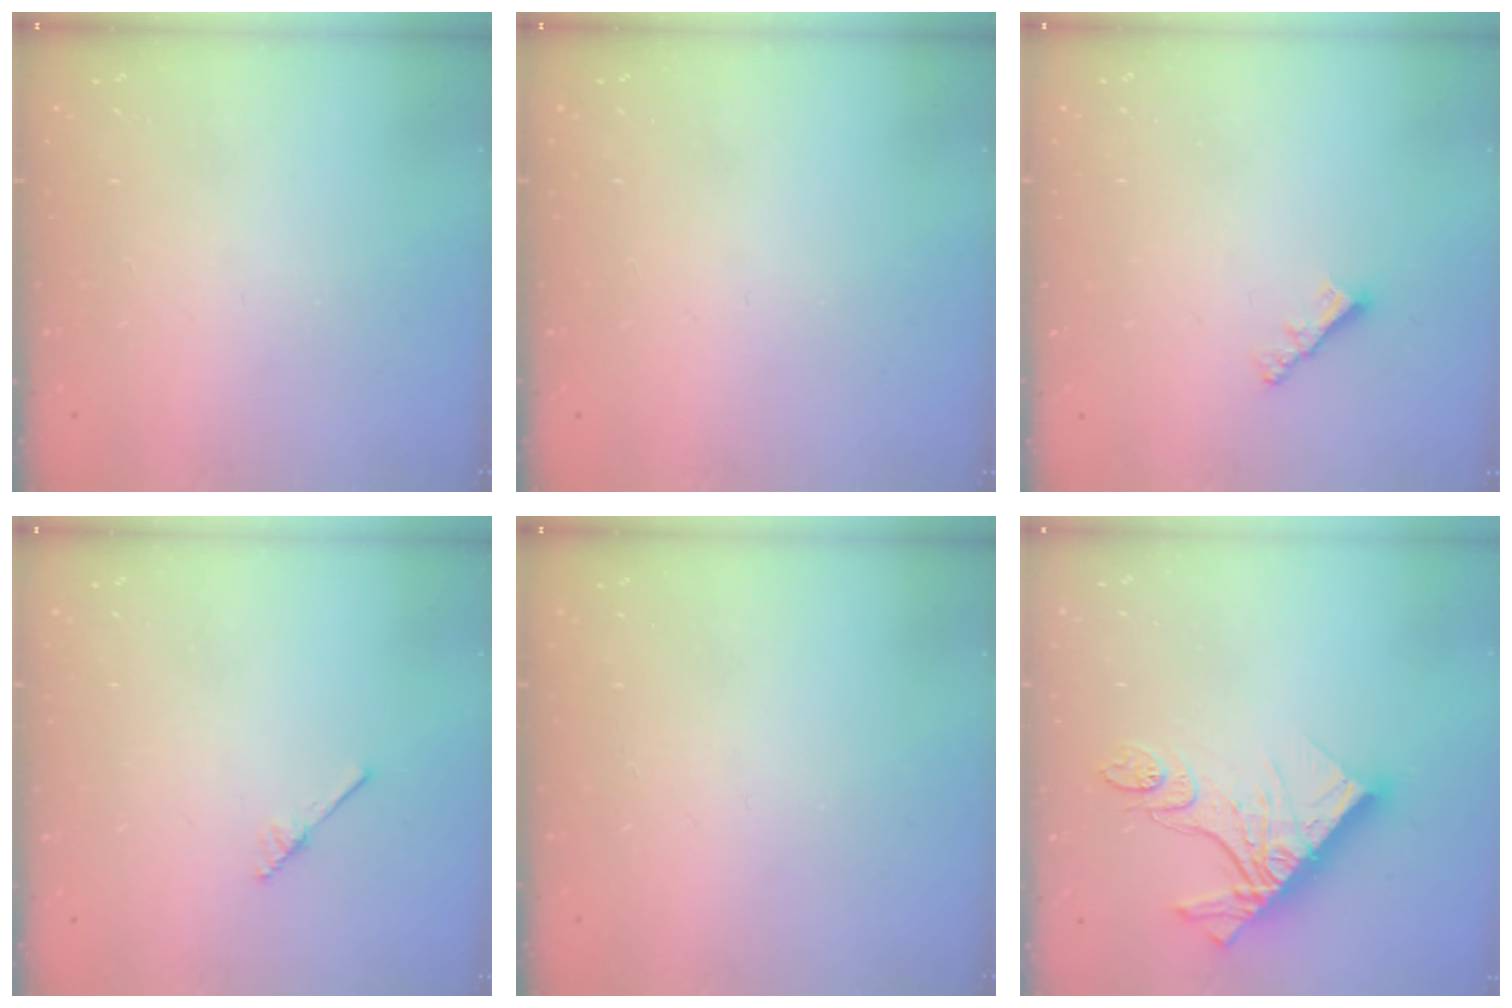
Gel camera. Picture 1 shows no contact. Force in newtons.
{"total": 0.0}
{"total": 2.9, "press": 2.9, "slide": 0.3}
{"total": 2.5, "press": 2.4, "slide": 0.3}
{"total": 0.0}
{"total": 15.3, "press": 15.3, "slide": 1.3}